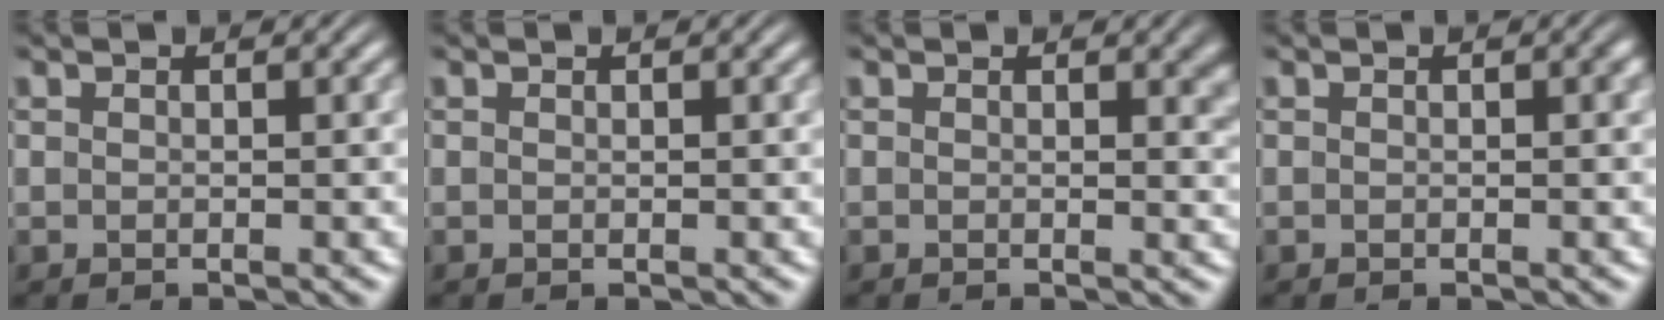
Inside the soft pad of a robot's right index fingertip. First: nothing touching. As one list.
[{"total": 0.0}, {"total": 1.0, "force": [0.6, 0.3, 0.8], "torque": [-0.001, -0.002, 0.008]}, {"total": 0.0}]